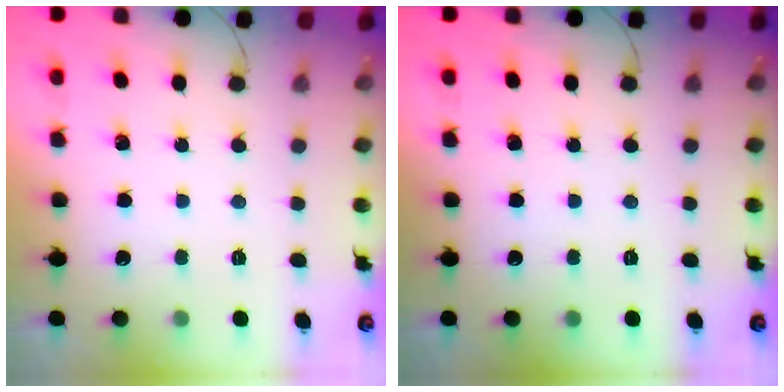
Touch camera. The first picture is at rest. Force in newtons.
{"total": 0.0}